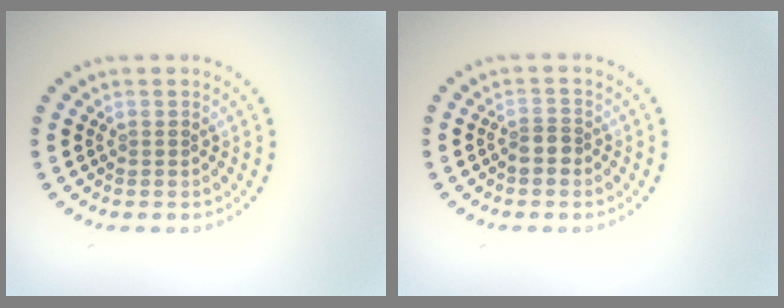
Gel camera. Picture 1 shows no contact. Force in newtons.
{"total": 1.5, "press": 1.2, "slide": 0.9}